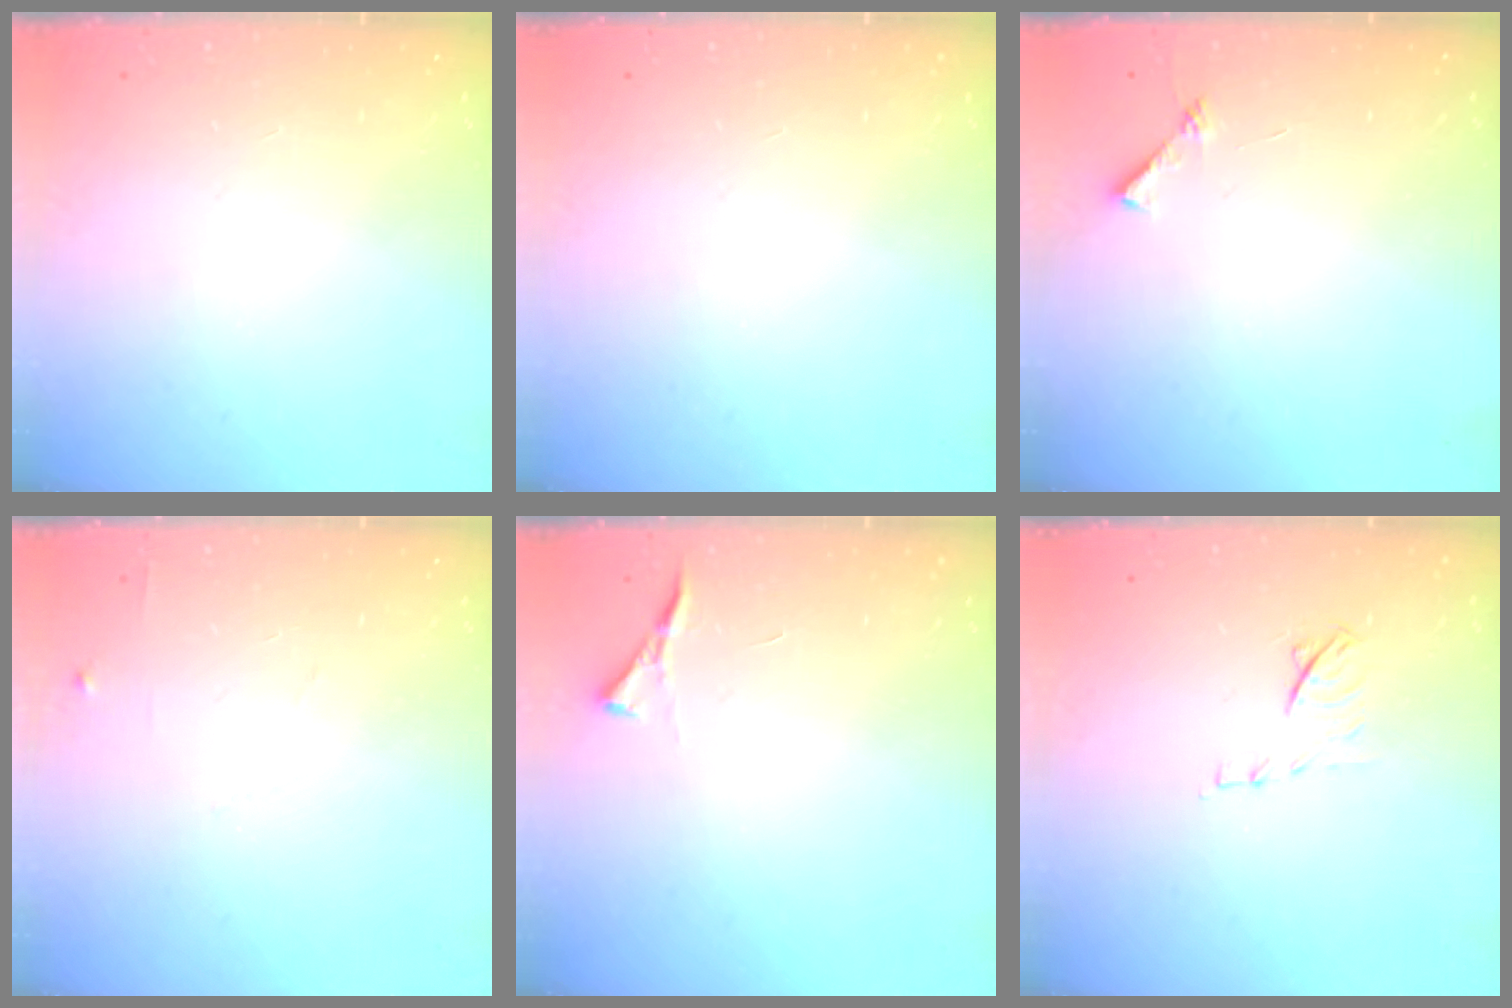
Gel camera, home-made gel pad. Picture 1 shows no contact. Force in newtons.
{"total": 0.0}
{"total": 5.6, "press": 5.5, "slide": 0.6}
{"total": 4.6, "press": 4.6, "slide": 0.6}
{"total": 3.5, "press": 3.5, "slide": 0.5}
{"total": 7.6, "press": 7.6, "slide": 0.7}